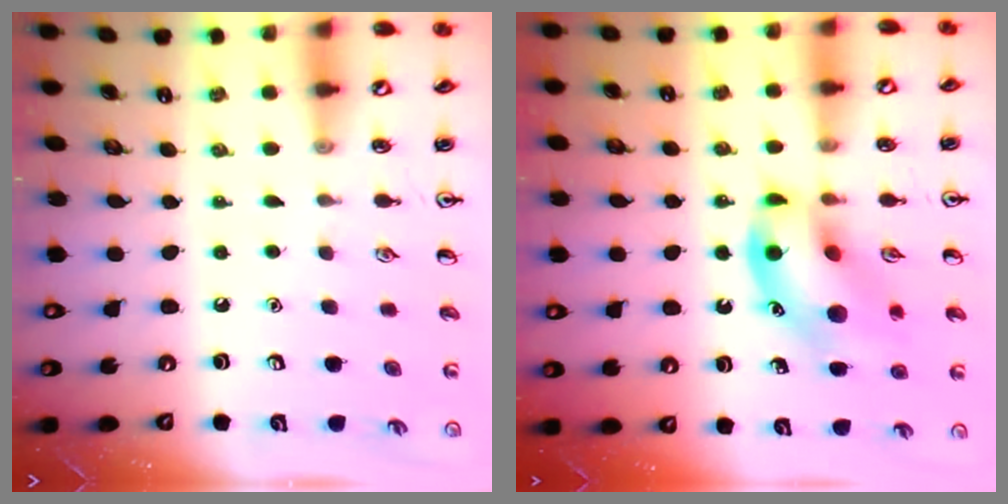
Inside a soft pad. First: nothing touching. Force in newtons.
{"total": 13.7, "press": 13.4, "slide": 2.7}